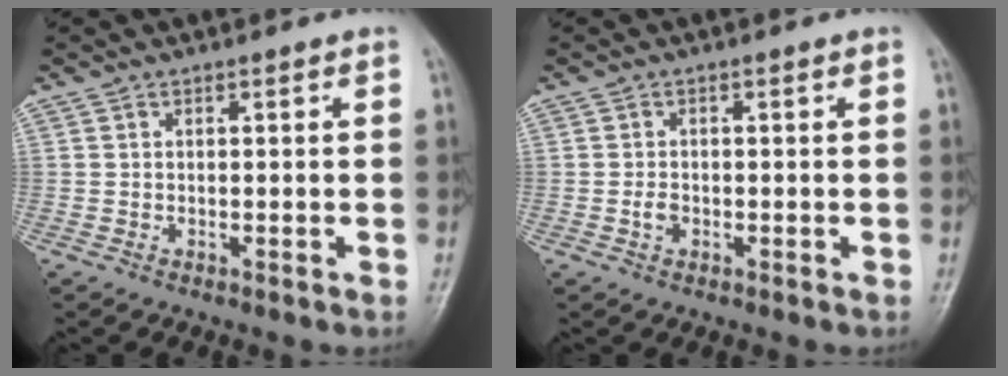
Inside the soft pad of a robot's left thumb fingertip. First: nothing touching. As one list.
[{"total": 1.4, "force": [-0.4, 1.0, 0.9], "torque": [-0.014, 0.001, -0.008]}]